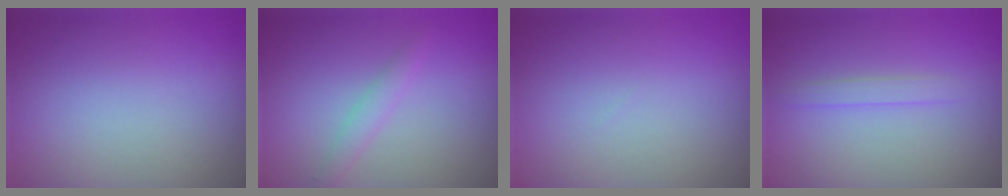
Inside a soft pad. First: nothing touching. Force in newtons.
{"total": 1.1, "press": 1.1, "slide": 0.1}
{"total": 0.0}
{"total": 1.1, "press": 1.1, "slide": 0.0}